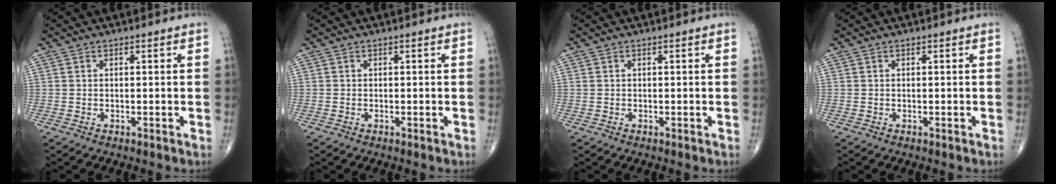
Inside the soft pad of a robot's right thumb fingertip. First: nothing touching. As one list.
[{"total": 0.0}, {"total": 0.0}, {"total": 0.0}]